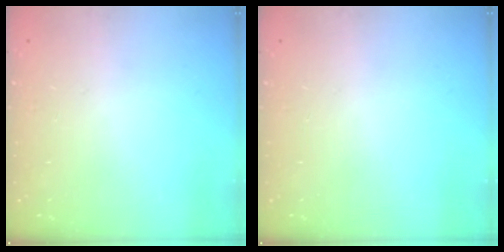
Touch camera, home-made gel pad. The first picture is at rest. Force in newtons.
{"total": 0.0}